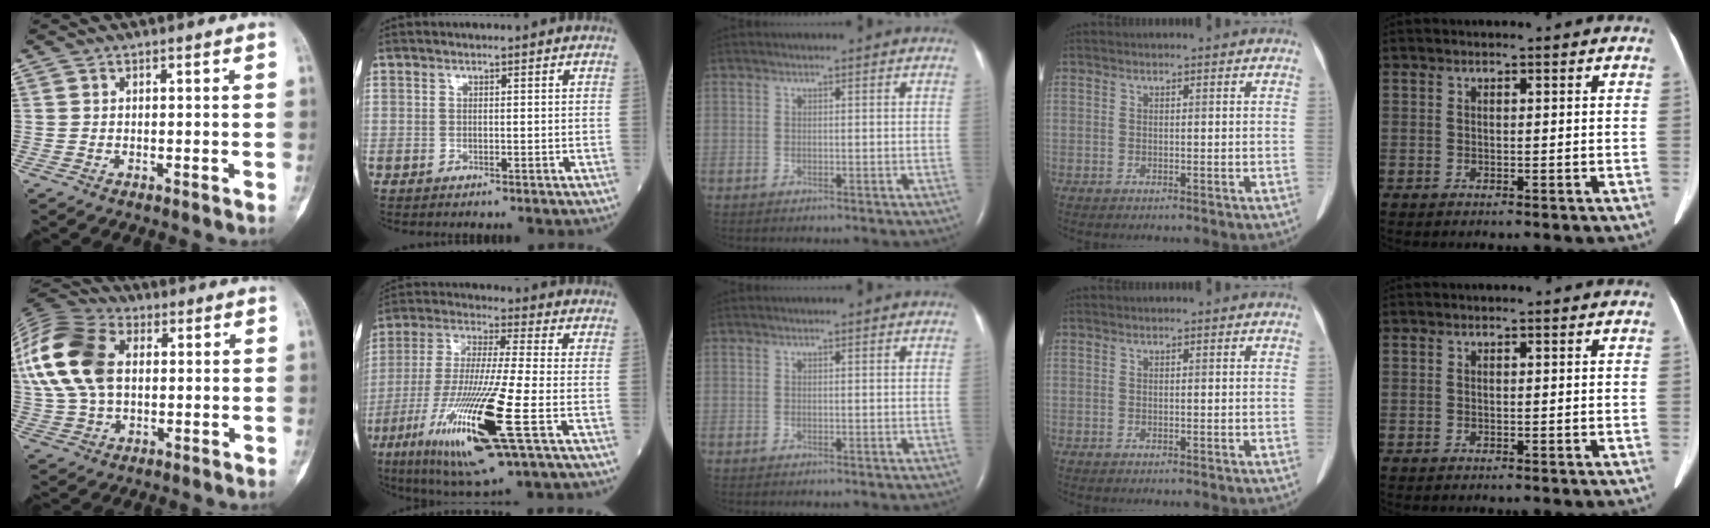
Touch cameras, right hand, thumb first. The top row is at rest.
{"thumb": {"total": 19.9, "force": [3.4, 12.8, 14.9], "torque": [-0.328, 0.012, 0.059]}, "index": {"total": 19.3, "force": [-7.1, 0.8, 17.9], "torque": [-0.383, -0.043, -0.132]}}